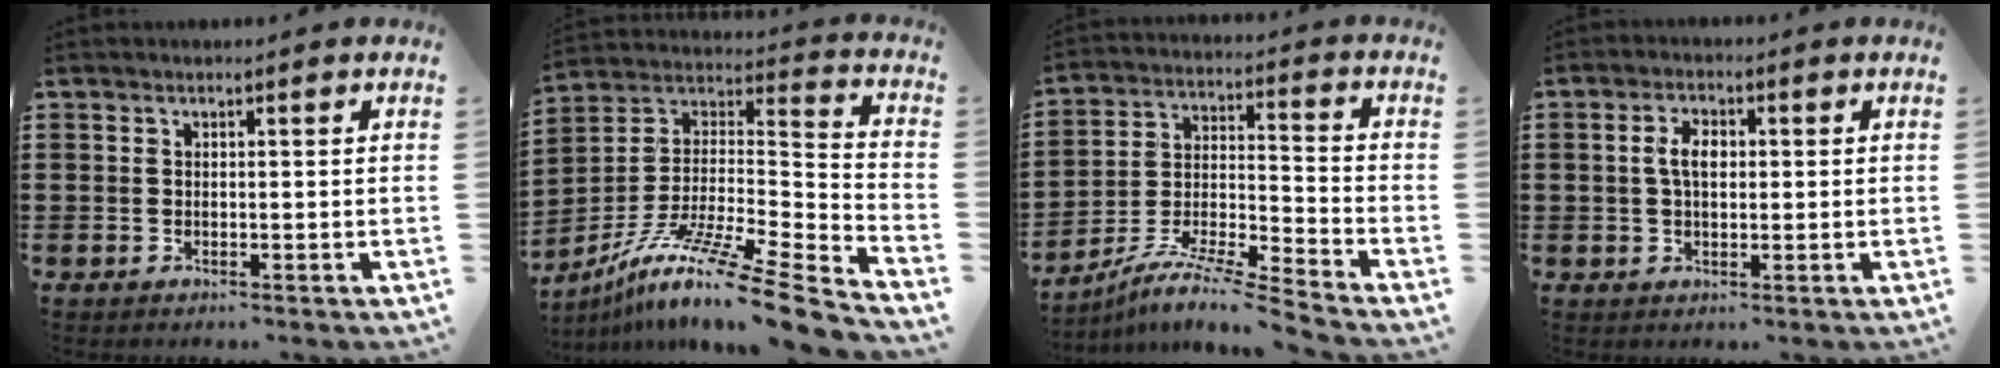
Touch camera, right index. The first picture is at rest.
{"total": 12.3, "force": [-9.4, -0.1, 7.9], "torque": [-0.138, 0.003, -0.177]}
{"total": 6.7, "force": [-6.3, -0.7, 2.3], "torque": [-0.045, -0.011, -0.125]}
{"total": 3.8, "force": [0.4, 2.0, 3.2], "torque": [-0.073, 0.006, 0.003]}